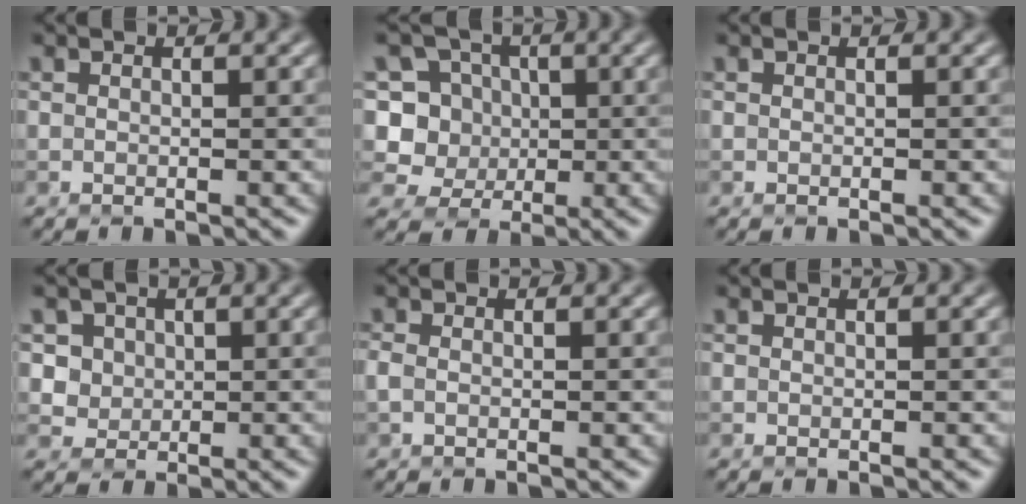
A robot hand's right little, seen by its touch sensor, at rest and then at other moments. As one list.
[{"total": 8.8, "force": [1.0, 8.3, 2.7], "torque": [-0.061, 0.032, 0.011]}, {"total": 0.0}, {"total": 4.3, "force": [1.7, 3.6, 1.5], "torque": [-0.024, 0.005, 0.031]}, {"total": 0.9, "force": [-0.3, 0.5, 0.6], "torque": [-0.015, -0.002, -0.009]}, {"total": 0.0}]